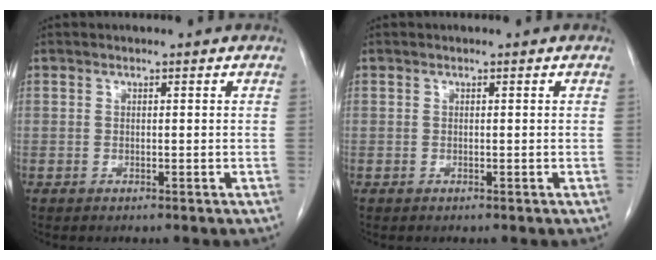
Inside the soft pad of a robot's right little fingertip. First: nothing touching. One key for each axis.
{"total": 0.0}